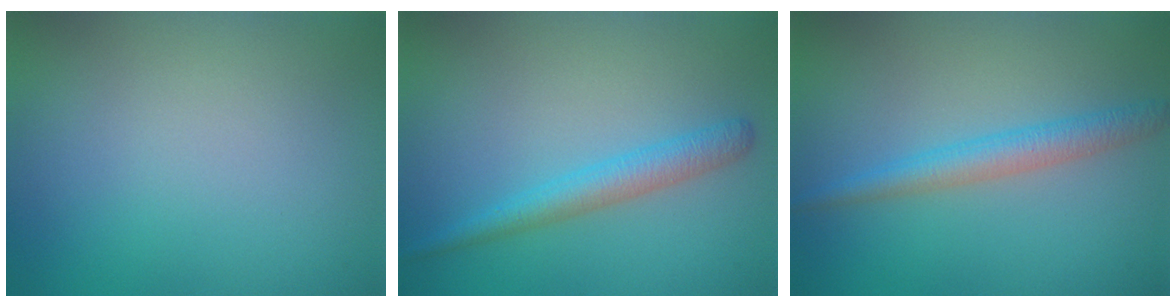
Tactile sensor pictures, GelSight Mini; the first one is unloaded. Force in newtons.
{"total": 2.8, "press": 2.8, "slide": 0.1}
{"total": 2.9, "press": 2.9, "slide": 0.1}